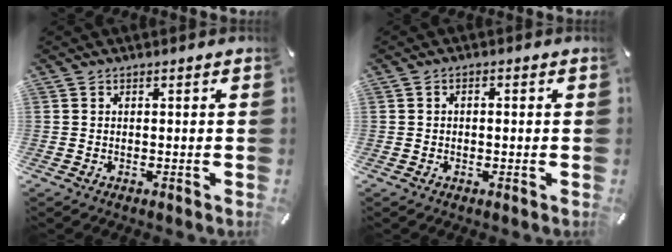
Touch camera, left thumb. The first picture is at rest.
{"total": 1.1, "force": [-0.2, 0.8, 0.7], "torque": [-0.013, 0.004, -0.005]}